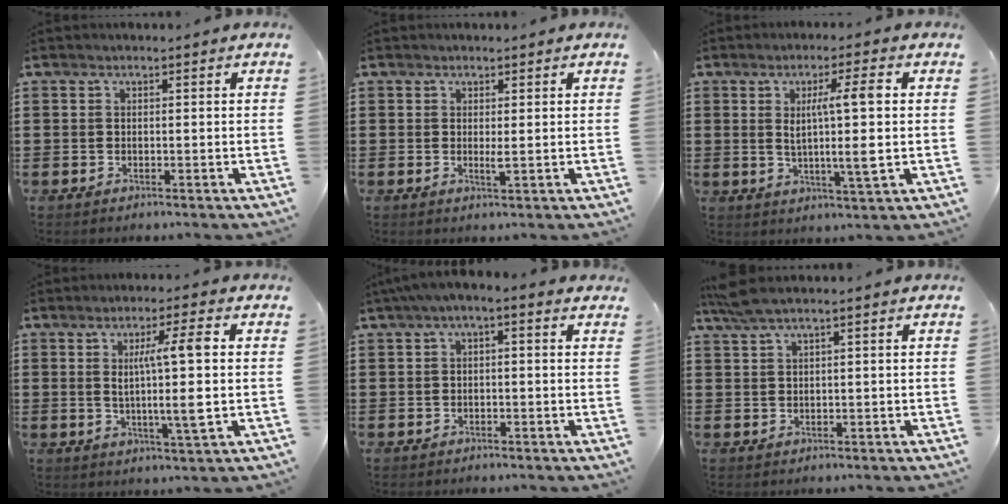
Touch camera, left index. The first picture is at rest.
{"total": 1.3, "force": [0.2, 0.1, 1.3], "torque": [-0.026, -0.002, 0.004]}
{"total": 8.0, "force": [1.0, 0.0, 7.9], "torque": [-0.129, -0.009, 0.005]}
{"total": 8.3, "force": [0.9, -0.1, 8.2], "torque": [-0.134, -0.008, 0.003]}
{"total": 1.9, "force": [-1.0, 0.4, 1.5], "torque": [-0.026, 0.002, -0.022]}
{"total": 2.9, "force": [1.6, 0.2, 2.4], "torque": [-0.048, 0.000, 0.030]}